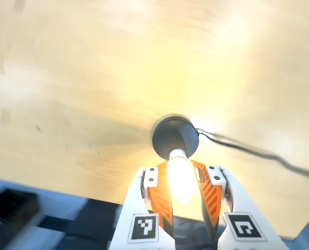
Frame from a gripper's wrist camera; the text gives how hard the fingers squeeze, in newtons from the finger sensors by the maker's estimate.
{"total": 13.8, "left": 13.6, "right": 14.1}